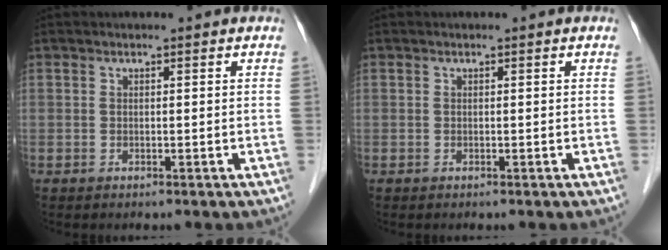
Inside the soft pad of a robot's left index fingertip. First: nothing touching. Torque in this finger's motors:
{"motor_torque": [0.00, 0.00, 0.00, 0.00]}